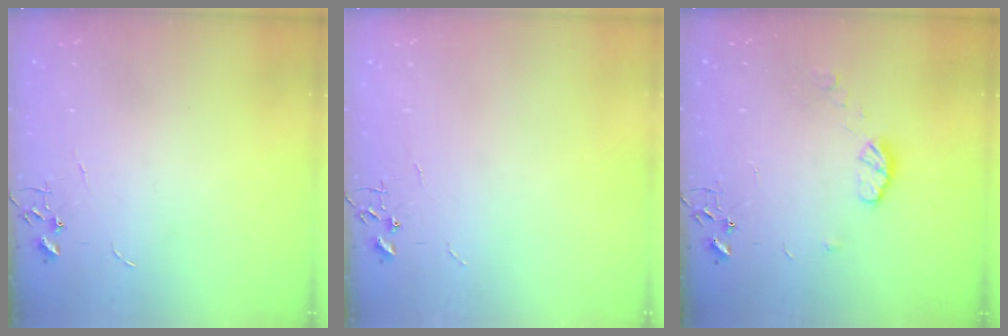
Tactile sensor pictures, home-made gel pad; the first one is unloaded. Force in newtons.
{"total": 0.0}
{"total": 6.9, "press": 6.9, "slide": 0.5}